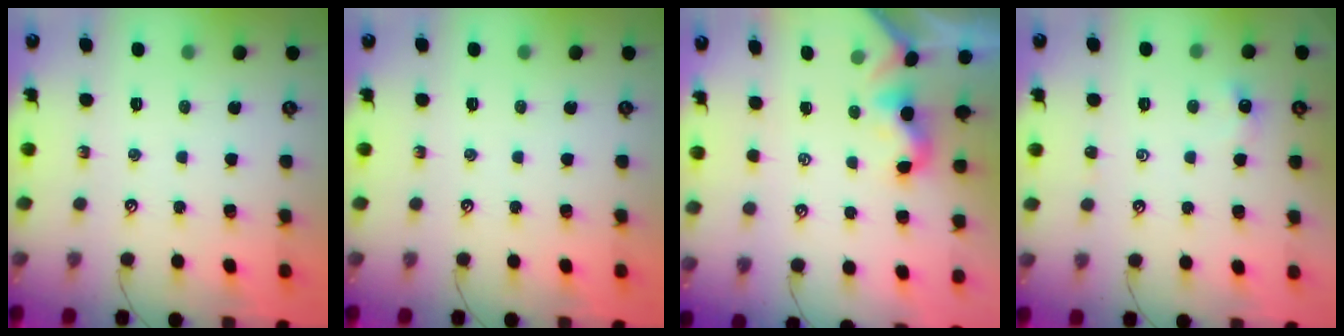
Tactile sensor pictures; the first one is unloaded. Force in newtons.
{"total": 0.0}
{"total": 2.0, "press": 2.0, "slide": 0.5}
{"total": 0.6, "press": 0.5, "slide": 0.4}